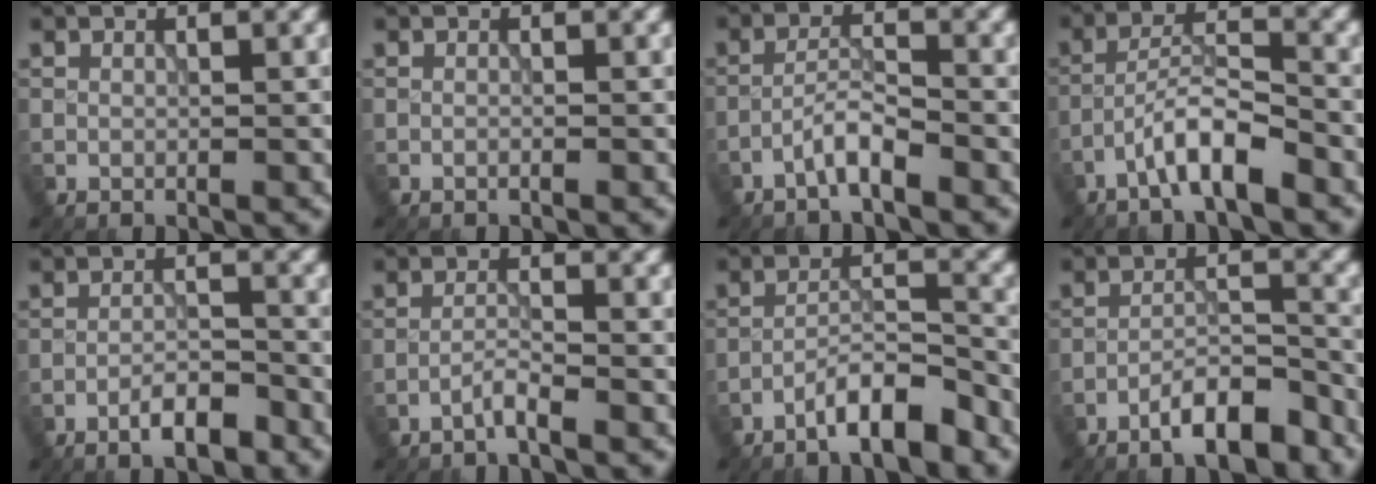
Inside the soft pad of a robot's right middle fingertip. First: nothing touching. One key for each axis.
{"total": 0.0}
{"total": 2.5, "fx": -1.8, "fy": 0.3, "fz": 1.7, "tx": -0.032, "ty": 0.012, "tz": -0.041}
{"total": 4.3, "fx": -2.8, "fy": 0.7, "fz": 3.2, "tx": -0.057, "ty": 0.016, "tz": -0.058}
{"total": 3.2, "fx": -2.3, "fy": 0.8, "fz": 2.1, "tx": -0.031, "ty": 0.008, "tz": -0.043}
{"total": 1.5, "fx": -1.2, "fy": -0.1, "fz": 0.8, "tx": -0.013, "ty": 0.007, "tz": -0.031}
{"total": 4.8, "fx": -3.7, "fy": 0.8, "fz": 3.1, "tx": -0.049, "ty": 0.010, "tz": -0.070}
{"total": 5.3, "fx": -4.0, "fy": 1.2, "fz": 3.3, "tx": -0.053, "ty": 0.008, "tz": -0.069}